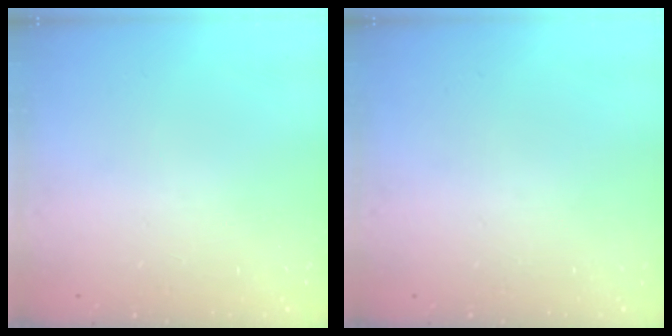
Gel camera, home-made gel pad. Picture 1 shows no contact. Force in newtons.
{"total": 0.0}